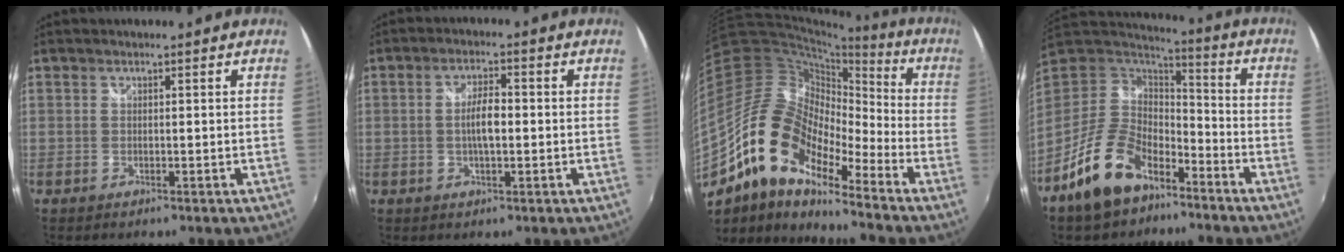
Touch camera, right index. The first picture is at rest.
{"total": 4.7, "force": [-0.4, 1.6, 4.4], "torque": [-0.081, 0.004, -0.007]}
{"total": 16.7, "force": [-10.6, 6.9, 10.9], "torque": [-0.181, -0.005, -0.218]}
{"total": 16.4, "force": [-10.0, 9.1, 9.3], "torque": [-0.201, 0.005, -0.169]}